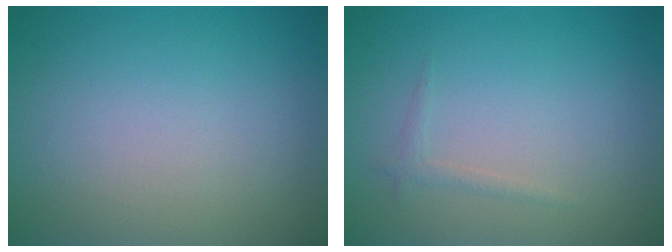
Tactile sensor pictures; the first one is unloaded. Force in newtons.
{"total": 0.7, "press": 0.7, "slide": 0.1}